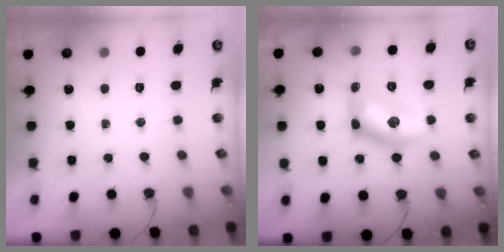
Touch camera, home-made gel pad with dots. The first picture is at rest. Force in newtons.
{"total": 12.0, "press": 12.0, "slide": 0.5}